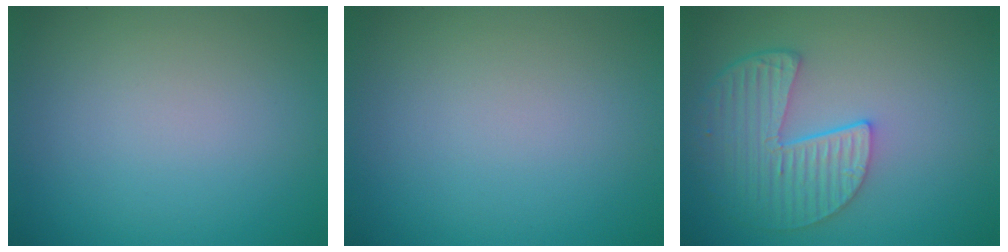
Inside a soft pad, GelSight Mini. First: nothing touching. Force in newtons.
{"total": 0.0}
{"total": 5.4, "press": 4.3, "slide": 3.1}